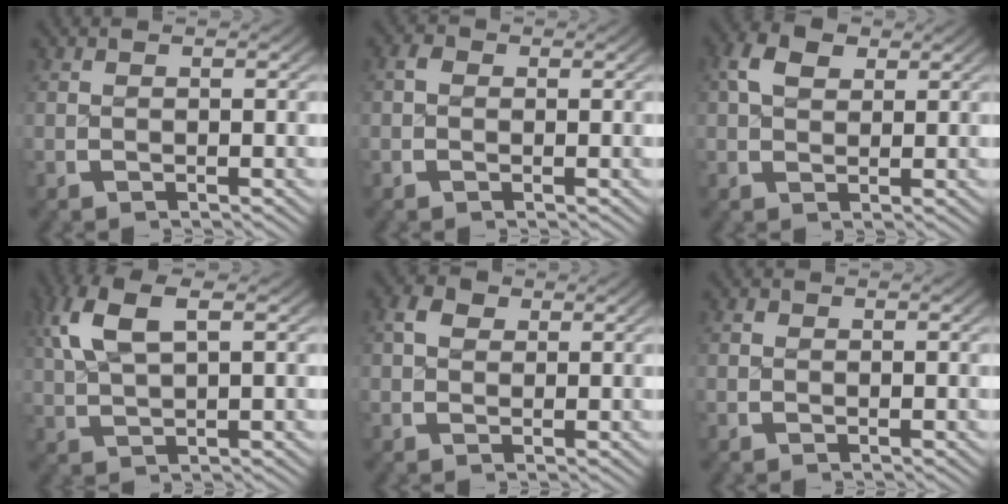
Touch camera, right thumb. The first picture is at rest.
{"total": 1.1, "force": [0.2, 0.9, 0.6], "torque": [-0.011, -0.001, 0.000]}
{"total": 3.7, "force": [2.0, 2.1, 2.2], "torque": [-0.037, 0.003, 0.037]}
{"total": 5.2, "force": [2.7, 1.9, 4.1], "torque": [-0.091, 0.008, 0.059]}
{"total": 2.6, "force": [1.3, 1.8, 1.4], "torque": [-0.022, 0.001, 0.022]}
{"total": 0.5, "force": [0.1, 0.5, 0.2], "torque": [-0.002, -0.002, -0.001]}